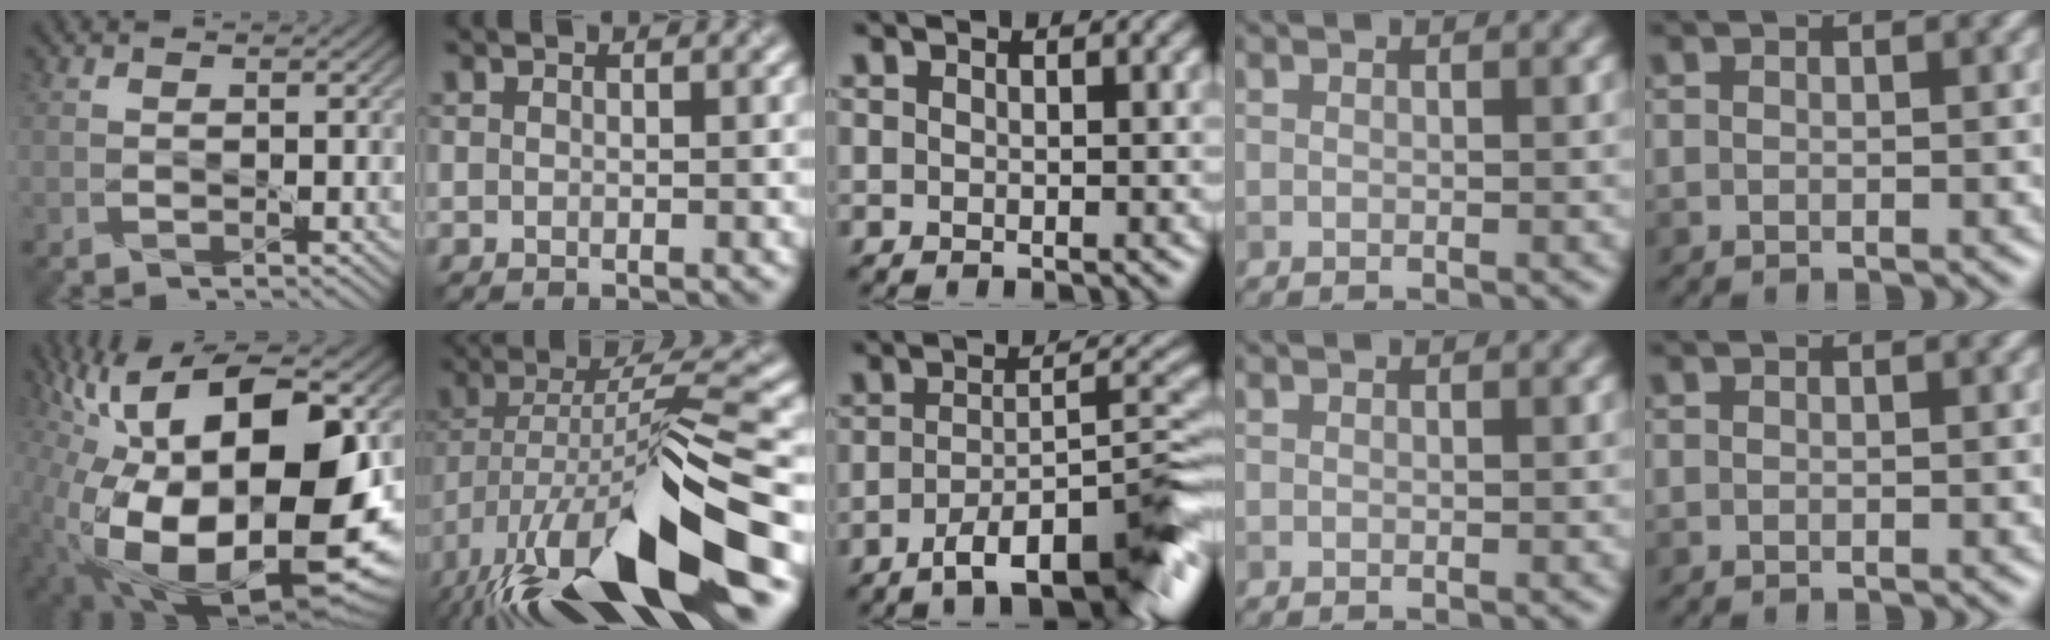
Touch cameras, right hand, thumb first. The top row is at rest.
{"thumb": {"total": 19.9, "force": [0.0, 9.6, 17.4], "torque": [-0.337, -0.001, 0.003]}, "index": {"total": 16.2, "force": [-6.9, 4.4, 14.0], "torque": [-0.252, 0.000, -0.116]}, "middle": {"total": 9.9, "force": [-5.9, 2.3, 7.6], "torque": [-0.102, 0.002, -0.091]}}